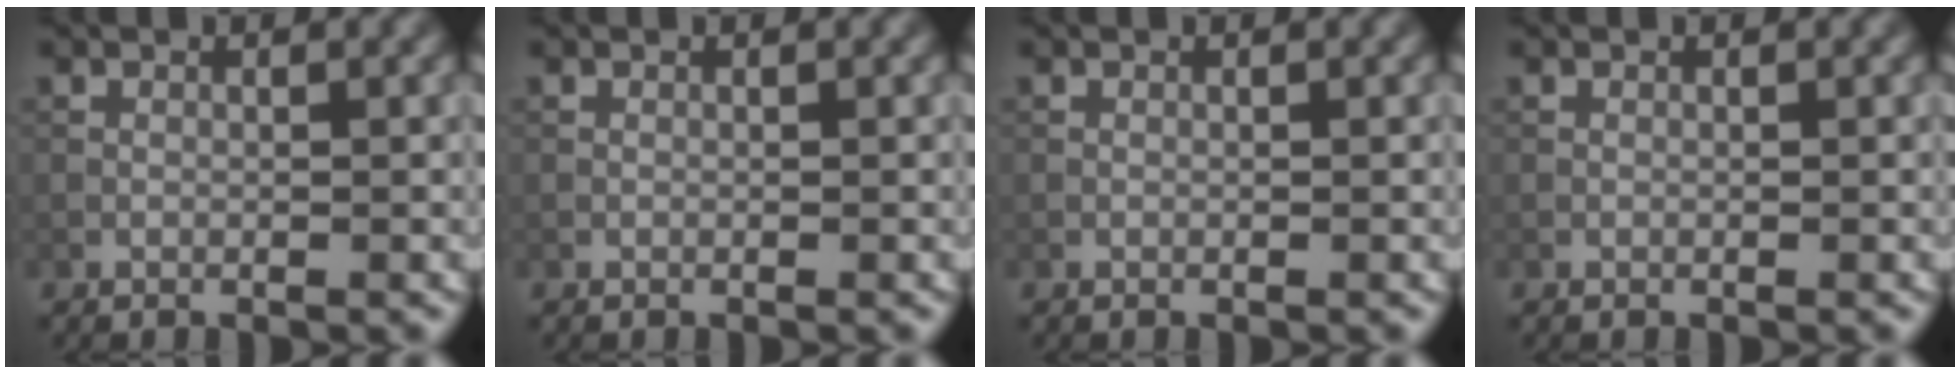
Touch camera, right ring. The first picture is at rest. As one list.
[{"total": 0.0}, {"total": 0.0}, {"total": 0.0}]